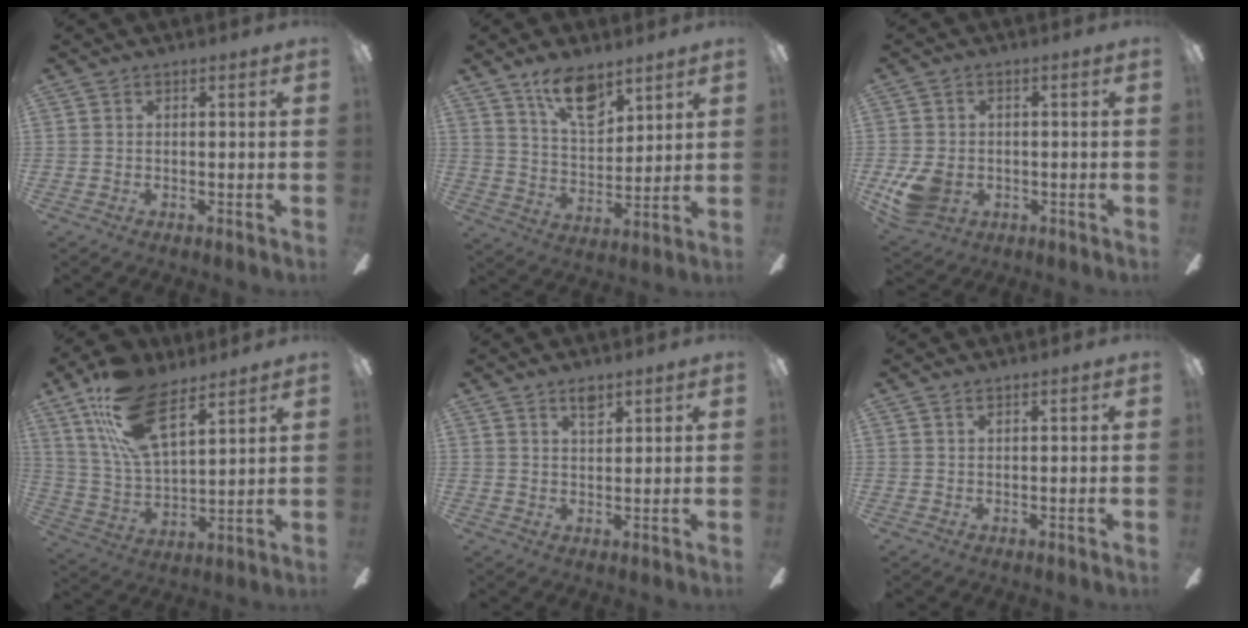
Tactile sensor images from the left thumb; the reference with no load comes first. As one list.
[{"total": 12.0, "force": [8.5, 5.2, 6.7], "torque": [-0.112, -0.040, 0.151]}, {"total": 8.0, "force": [-2.1, 6.0, 4.9], "torque": [-0.104, 0.007, -0.035]}, {"total": 19.5, "force": [11.6, 8.8, 12.8], "torque": [-0.255, -0.037, 0.210]}, {"total": 3.0, "force": [2.5, 1.1, 1.4], "torque": [-0.017, -0.007, 0.042]}, {"total": 0.8, "force": [0.6, 0.3, 0.4], "torque": [-0.009, 0.001, 0.012]}]